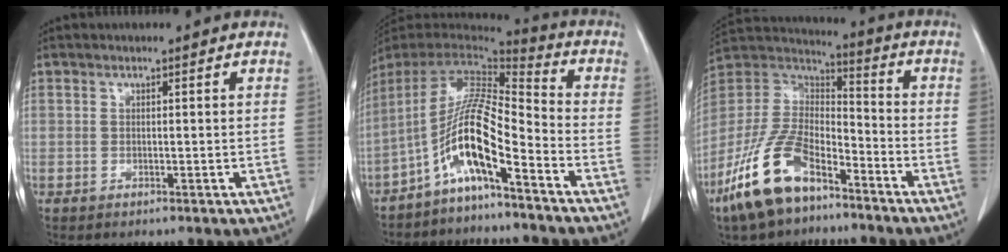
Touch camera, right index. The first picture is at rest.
{"total": 12.2, "force": [-6.5, 1.0, 10.3], "torque": [-0.192, 0.012, -0.123]}
{"total": 16.0, "force": [-10.1, 7.0, 10.2], "torque": [-0.222, 0.003, -0.196]}